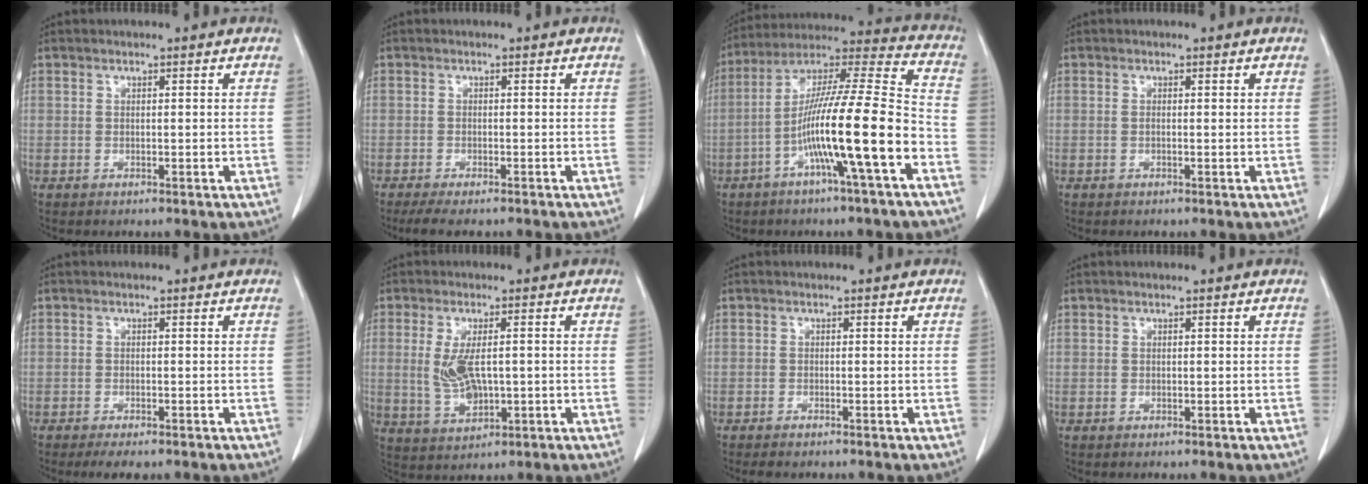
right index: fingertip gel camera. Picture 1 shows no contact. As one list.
[{"total": 6.3, "force": [-5.3, 1.3, 3.2], "torque": [-0.042, -0.011, -0.078]}, {"total": 17.5, "force": [-6.1, -0.1, 16.3], "torque": [-0.285, 0.008, -0.111]}, {"total": 0.0}, {"total": 3.5, "force": [-2.7, 1.0, 2.0], "torque": [-0.029, -0.007, -0.034]}, {"total": 6.2, "force": [0.0, 2.3, 5.7], "torque": [-0.121, -0.001, 0.009]}, {"total": 2.1, "force": [-1.8, 0.3, 1.0], "torque": [-0.019, -0.006, -0.020]}, {"total": 0.0}]